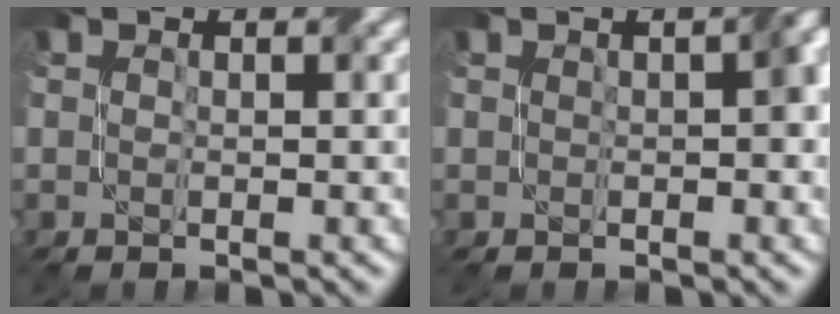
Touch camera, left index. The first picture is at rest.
{"total": 2.5, "force": [0.3, 0.8, 2.4], "torque": [-0.032, 0.011, 0.003]}